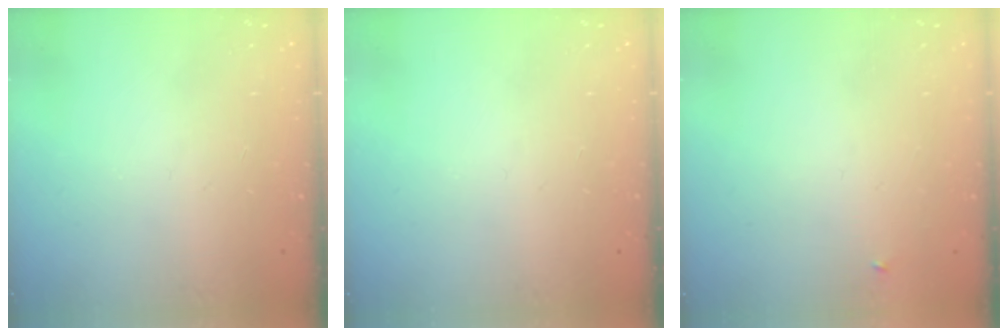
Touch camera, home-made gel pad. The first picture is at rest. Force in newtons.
{"total": 0.0}
{"total": 2.3, "press": 2.3, "slide": 0.2}